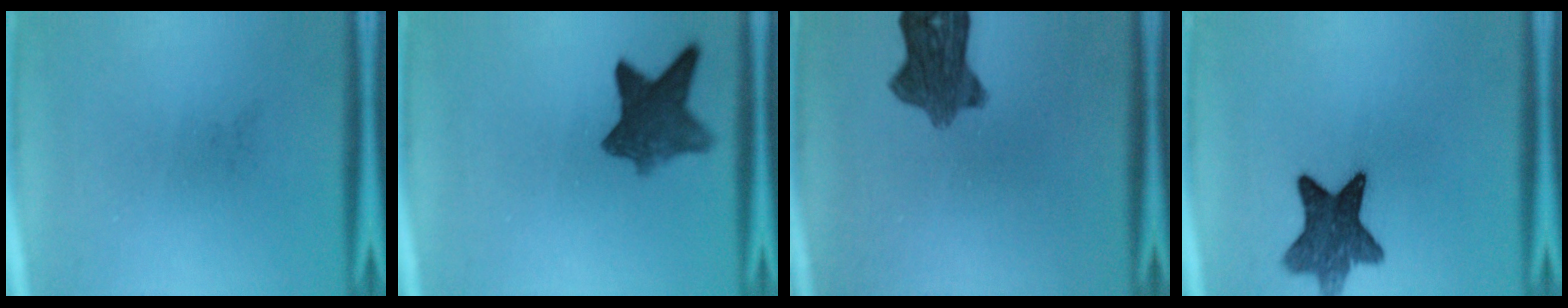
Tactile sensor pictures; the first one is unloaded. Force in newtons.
{"total": 8.2}
{"total": 8.6}
{"total": 9.5}